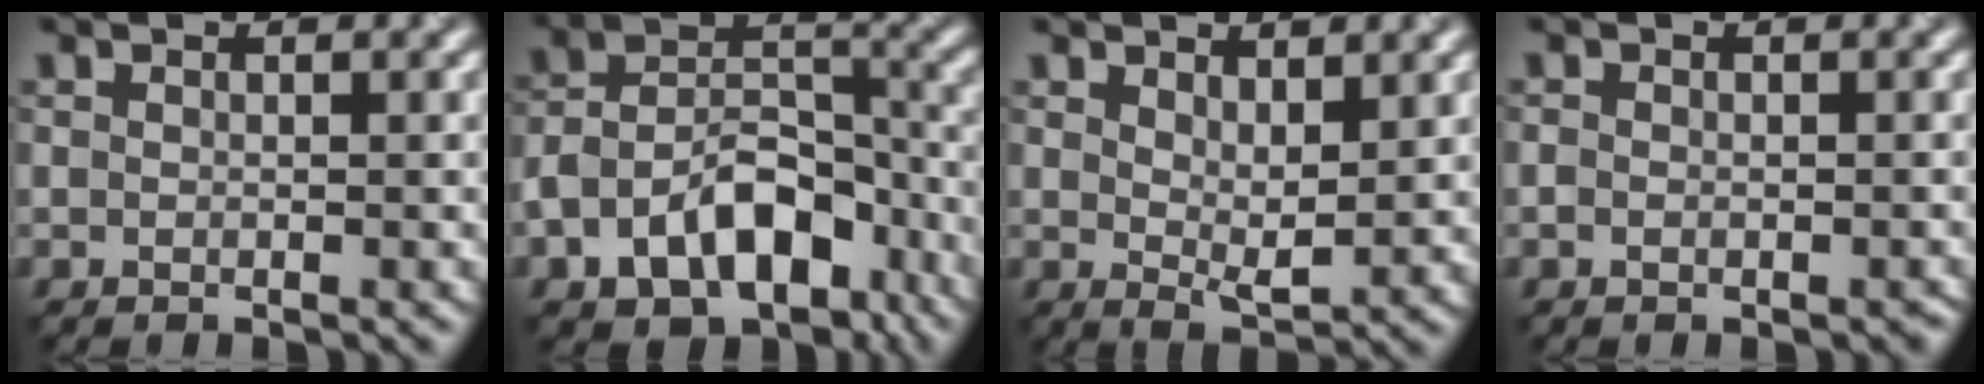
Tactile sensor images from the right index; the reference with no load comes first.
{"total": 9.2, "force": [-5.6, 5.1, 5.2], "torque": [-0.092, 0.009, -0.085]}
{"total": 2.3, "force": [1.4, 0.6, 1.7], "torque": [-0.035, -0.005, 0.037]}
{"total": 0.6, "force": [-0.5, -0.1, -0.3], "torque": [0.001, 0.004, 0.004]}